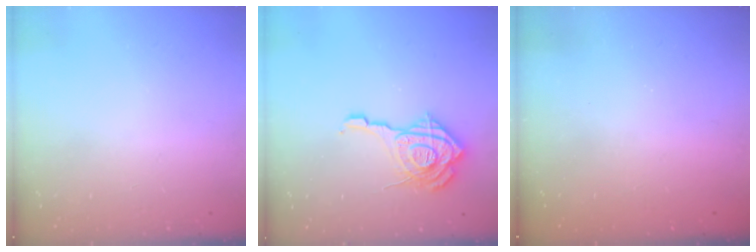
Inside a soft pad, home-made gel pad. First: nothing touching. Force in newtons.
{"total": 16.9, "press": 16.8, "slide": 1.7}
{"total": 2.5, "press": 2.4, "slide": 0.7}